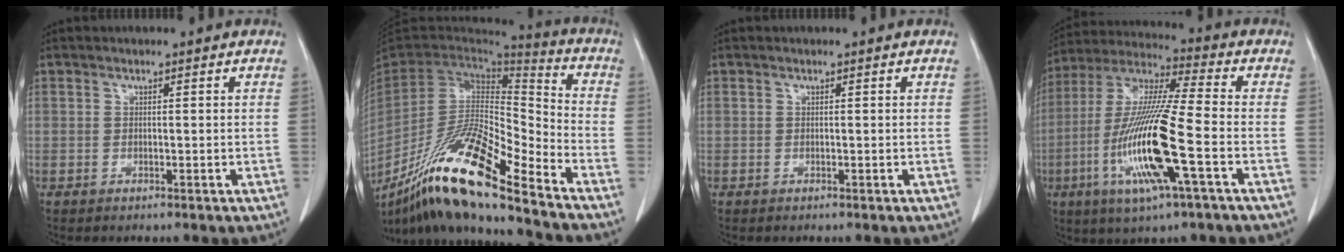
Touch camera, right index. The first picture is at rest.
{"total": 21.3, "force": [-15.5, 1.7, 14.5], "torque": [-0.287, -0.033, -0.290]}
{"total": 0.0}
{"total": 17.0, "force": [-5.1, 0.7, 16.2], "torque": [-0.339, -0.017, -0.100]}